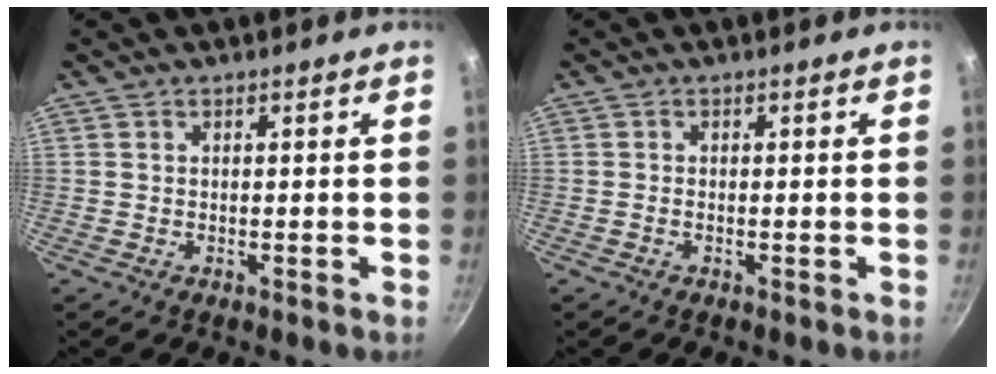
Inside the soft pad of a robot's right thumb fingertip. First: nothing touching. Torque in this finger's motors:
{"motor_torque": [-0.13, 0.13, -0.35, 0.14, -0.07]}